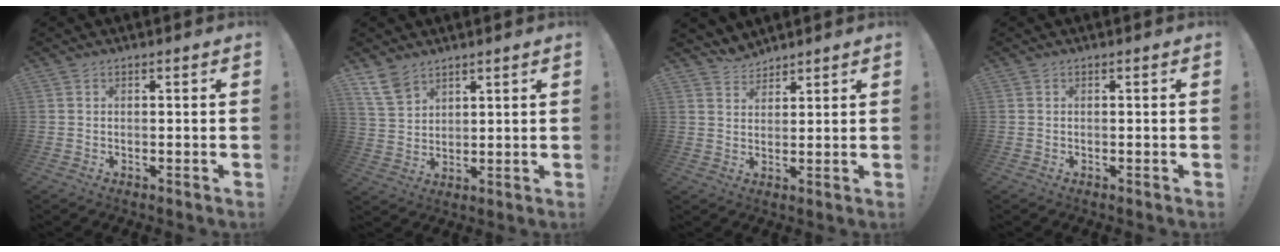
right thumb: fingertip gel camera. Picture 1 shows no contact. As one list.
[{"total": 8.7, "force": [6.5, 4.9, 3.2], "torque": [-0.061, -0.032, 0.130]}, {"total": 4.8, "force": [4.4, 1.8, 0.6], "torque": [-0.011, -0.029, 0.084]}, {"total": 0.0}]